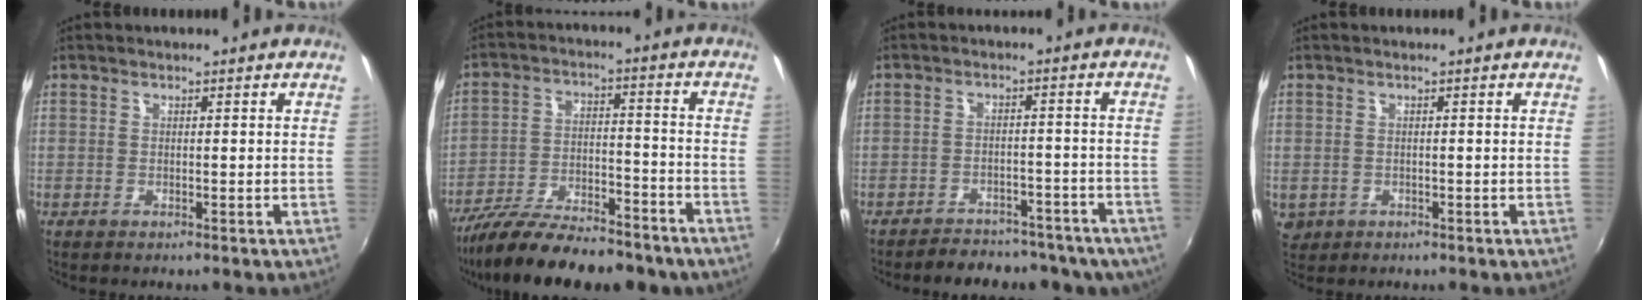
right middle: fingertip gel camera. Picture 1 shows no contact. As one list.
[{"total": 20.0, "force": [-16.2, 5.7, 10.3], "torque": [-0.191, -0.032, -0.247]}, {"total": 15.5, "force": [-12.7, 6.7, 5.9], "torque": [-0.113, 0.011, -0.142]}, {"total": 3.1, "force": [-0.5, 2.7, 1.3], "torque": [-0.028, -0.005, -0.004]}]